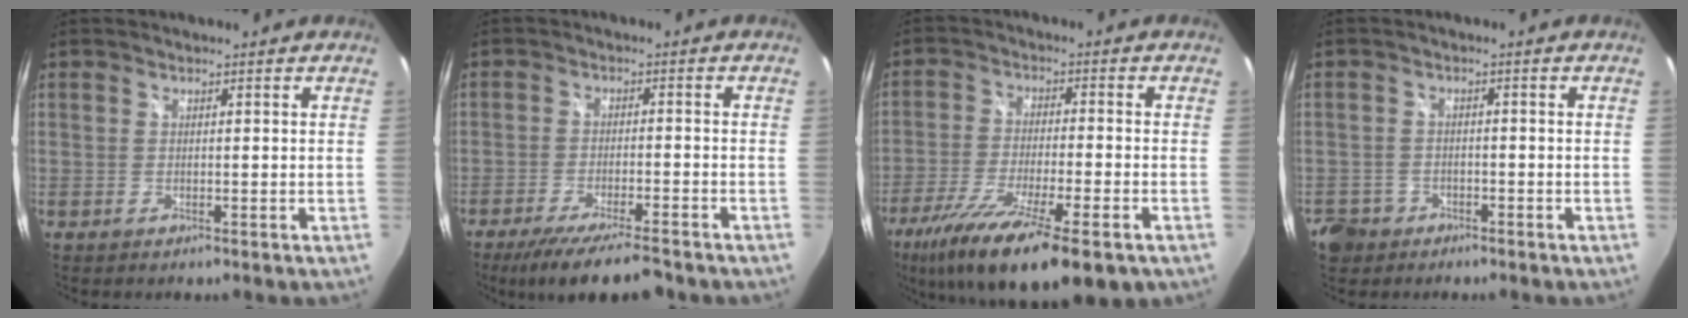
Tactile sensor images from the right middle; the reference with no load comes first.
{"total": 11.0, "force": [-9.2, 1.3, 5.9], "torque": [-0.125, -0.030, -0.148]}
{"total": 19.1, "force": [-12.0, 4.4, 14.2], "torque": [-0.271, -0.061, -0.202]}
{"total": 5.4, "force": [-3.1, 4.3, 1.3], "torque": [-0.046, 0.005, -0.051]}